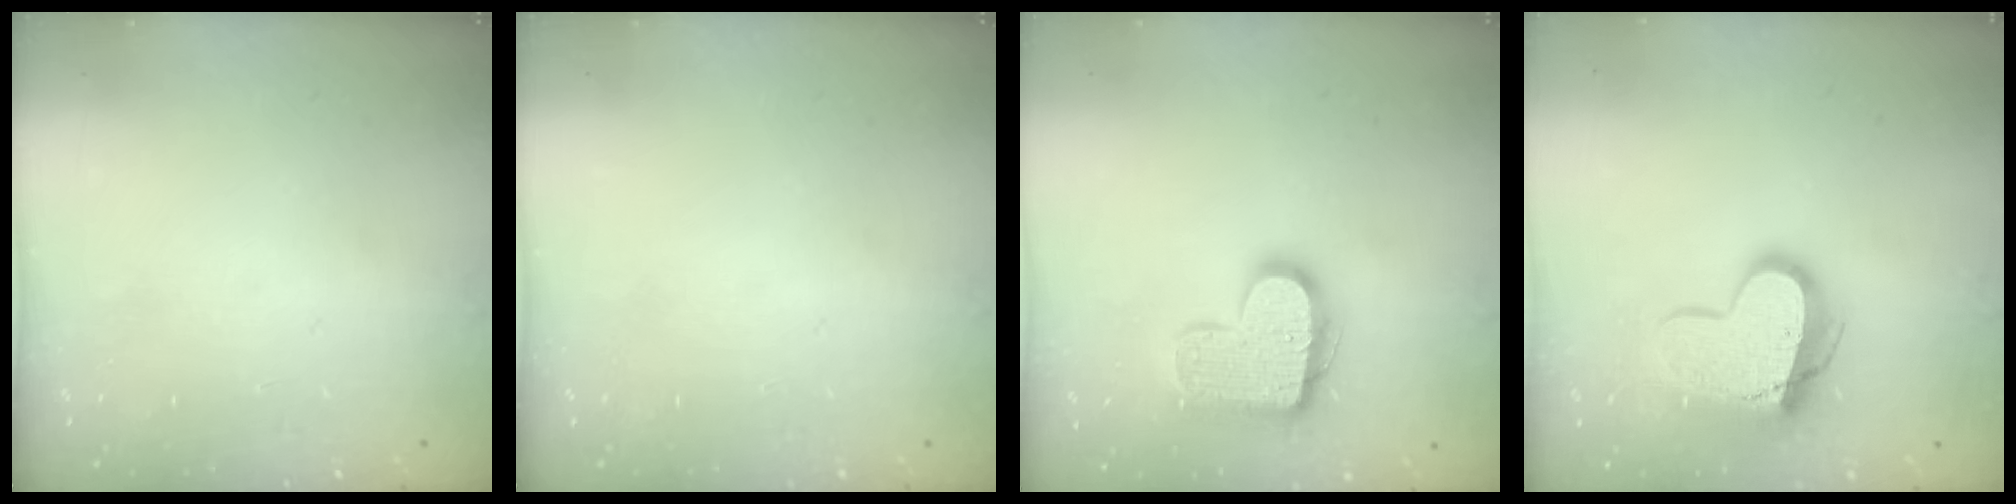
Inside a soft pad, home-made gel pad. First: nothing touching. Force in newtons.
{"total": 0.0}
{"total": 15.5, "press": 15.4, "slide": 1.0}
{"total": 14.0, "press": 14.0, "slide": 0.6}